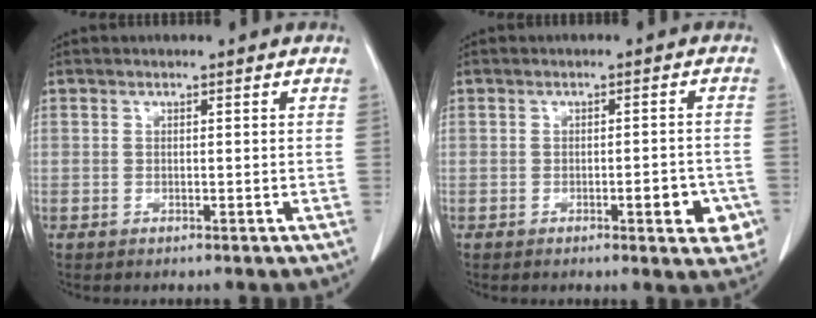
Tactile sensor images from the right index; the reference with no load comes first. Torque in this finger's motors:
{"motor_torque": [0.26, -0.13, 0.07, 0.03]}